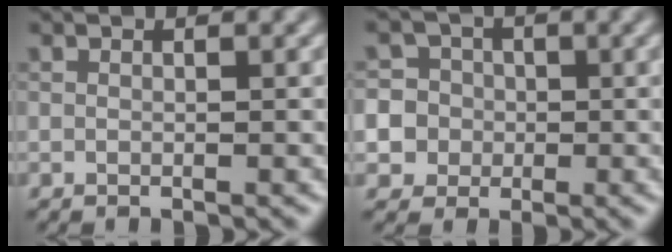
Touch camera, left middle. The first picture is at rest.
{"total": 9.1, "force": [-1.0, 8.7, 2.3], "torque": [-0.063, 0.019, -0.029]}